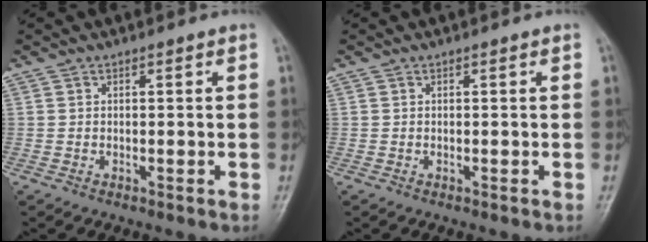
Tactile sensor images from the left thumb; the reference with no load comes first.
{"total": 0.0}